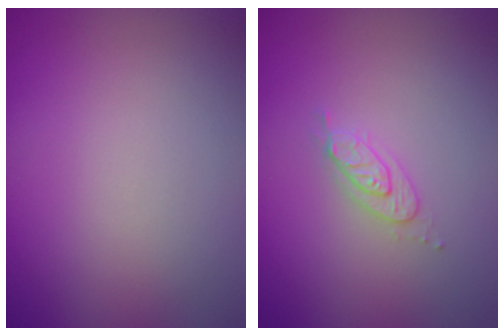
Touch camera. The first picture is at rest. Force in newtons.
{"total": 2.0, "press": 2.0, "slide": 0.4}